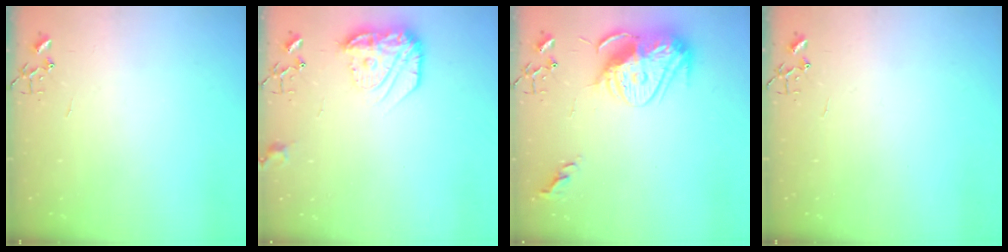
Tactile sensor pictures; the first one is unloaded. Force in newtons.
{"total": 15.1, "press": 15.0, "slide": 1.0}
{"total": 15.6, "press": 15.6, "slide": 1.2}
{"total": 0.0}